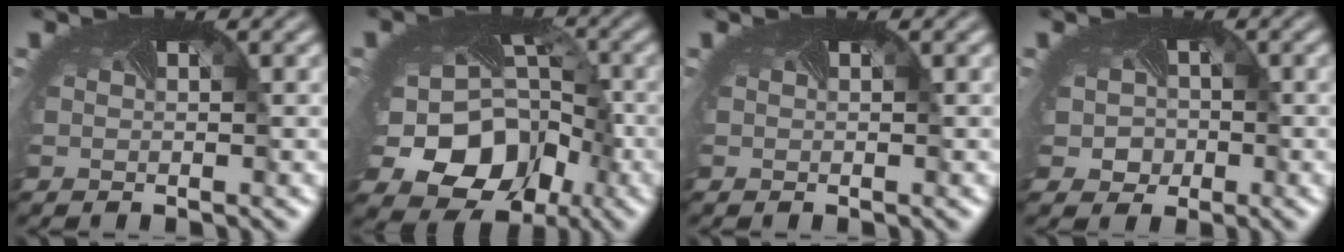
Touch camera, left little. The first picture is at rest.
{"total": 11.7, "force": [-3.6, 9.4, 6.0], "torque": [-0.120, -0.048, -0.041]}
{"total": 0.0}
{"total": 3.0, "force": [-0.5, 2.8, 0.9], "torque": [-0.012, -0.004, -0.004]}